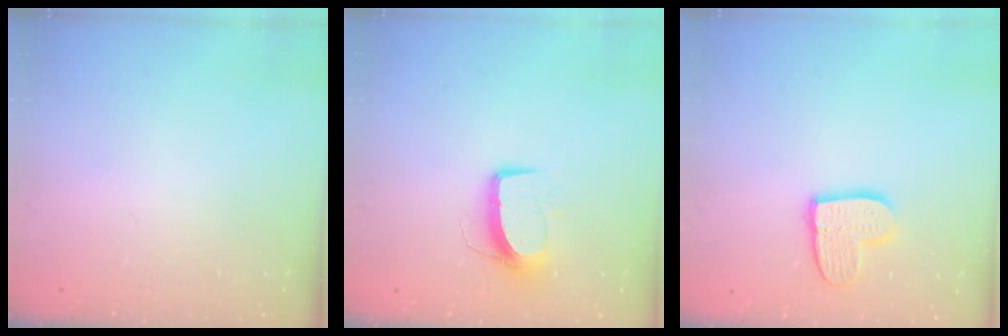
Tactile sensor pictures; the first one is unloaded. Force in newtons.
{"total": 10.2, "press": 10.2, "slide": 0.5}
{"total": 11.5, "press": 11.4, "slide": 0.9}